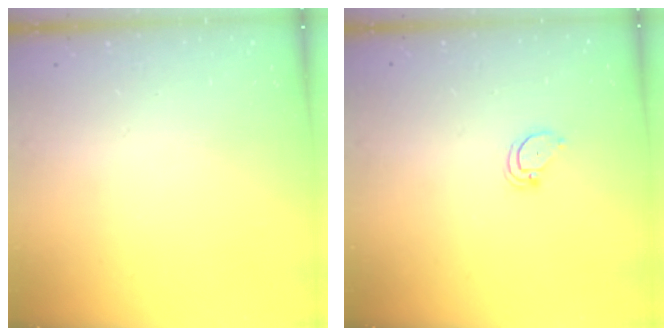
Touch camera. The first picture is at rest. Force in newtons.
{"total": 2.7, "press": 2.7, "slide": 0.2}